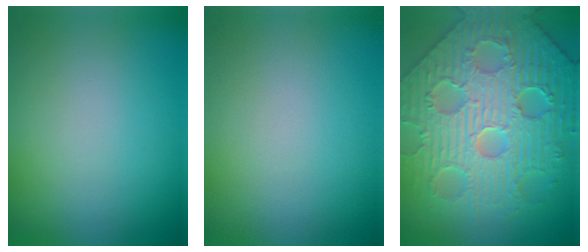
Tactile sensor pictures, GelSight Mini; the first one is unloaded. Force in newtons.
{"total": 0.0}
{"total": 9.3, "press": 7.4, "slide": 5.6}